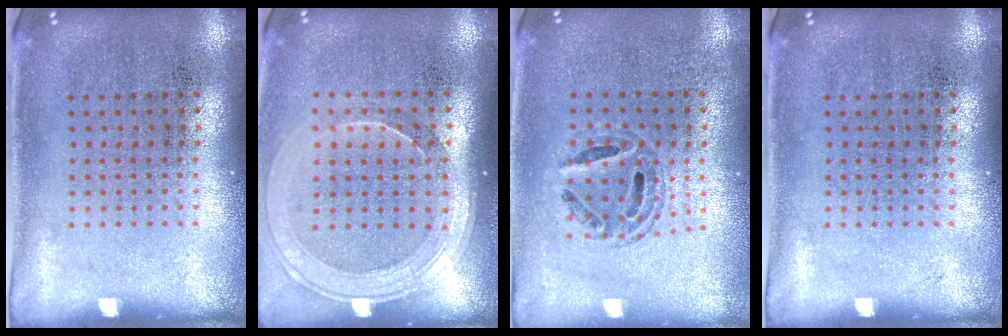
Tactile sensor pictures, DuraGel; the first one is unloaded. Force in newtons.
{"total": 1.8, "press": 1.6, "slide": 0.8}
{"total": 0.8, "press": 0.7, "slide": 0.2}
{"total": 0.0}